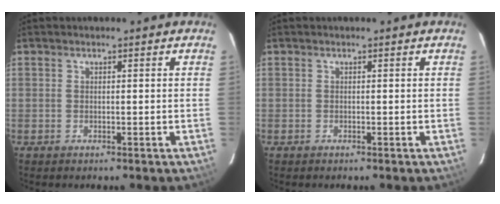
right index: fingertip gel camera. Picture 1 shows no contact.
{"total": 0.0}